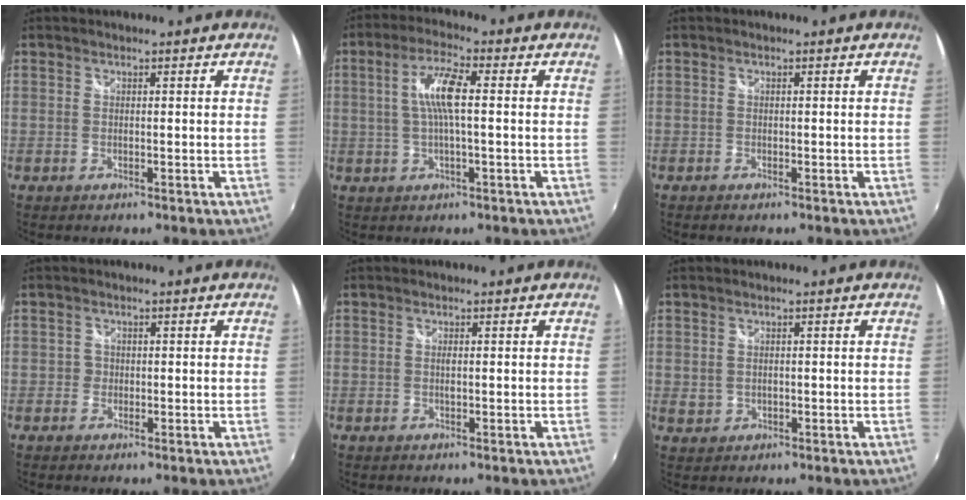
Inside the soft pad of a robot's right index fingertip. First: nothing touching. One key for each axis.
{"total": 7.1, "fx": 0.5, "fy": 1.0, "fz": 7.0, "tx": -0.136, "ty": 0.007, "tz": 0.011}
{"total": 0.6, "fx": -0.5, "fy": 0.3, "fz": 0.2, "tx": -0.005, "ty": -0.003, "tz": -0.011}
{"total": 1.3, "fx": -0.6, "fy": 1.2, "fz": 0.0, "tx": 0.000, "ty": 0.001, "tz": -0.012}
{"total": 0.7, "fx": 0.0, "fy": 0.1, "fz": 0.7, "tx": -0.014, "ty": 0.000, "tz": -0.001}
{"total": 2.0, "fx": 0.2, "fy": 1.7, "fz": 1.0, "tx": -0.019, "ty": -0.001, "tz": 0.006}